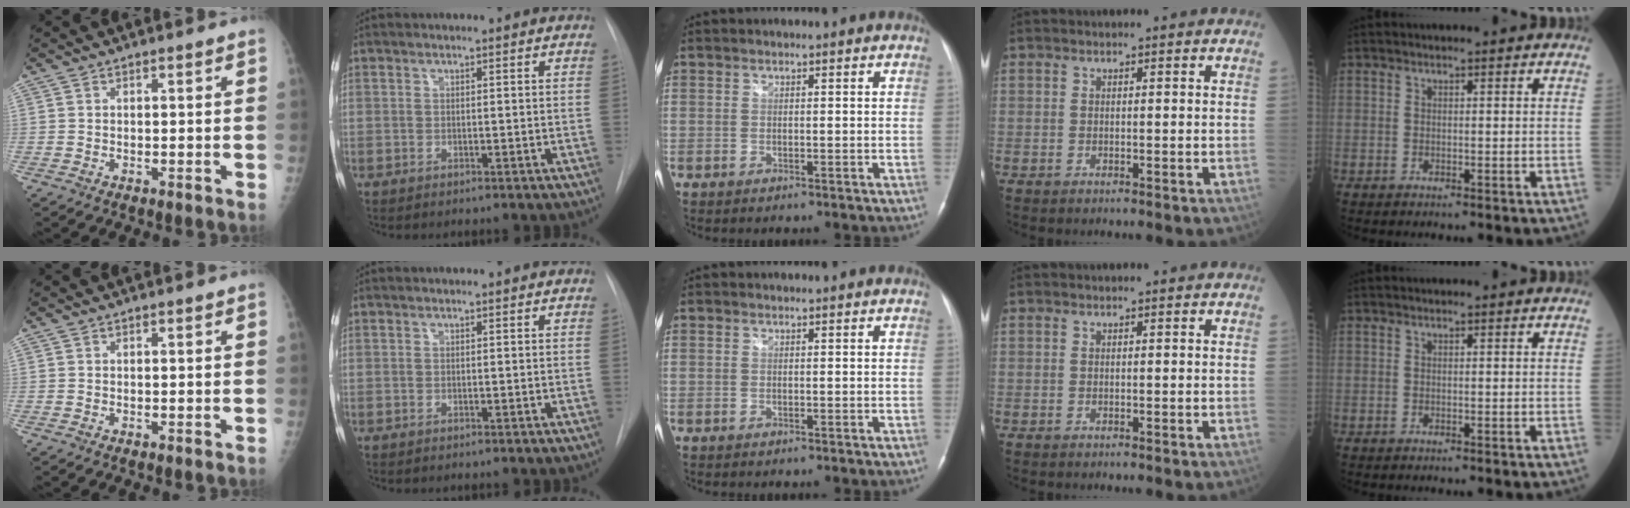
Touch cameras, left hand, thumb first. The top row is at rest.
{}